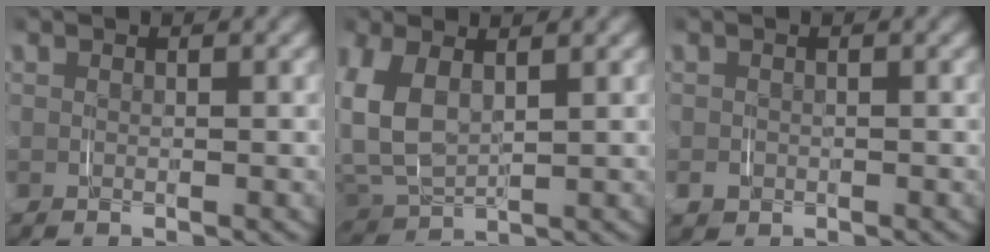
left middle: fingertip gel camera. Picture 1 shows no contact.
{"total": 9.1, "force": [1.6, 7.2, 5.4], "torque": [-0.171, -0.015, 0.033]}
{"total": 1.6, "force": [-0.6, 1.3, 0.5], "torque": [-0.014, -0.009, -0.007]}